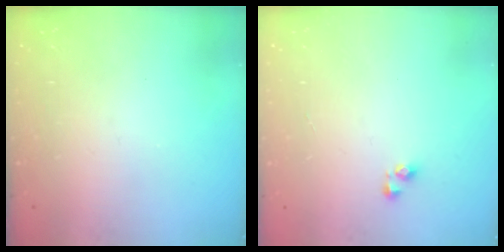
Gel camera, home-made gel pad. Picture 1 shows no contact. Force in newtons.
{"total": 3.4, "press": 3.4, "slide": 0.3}